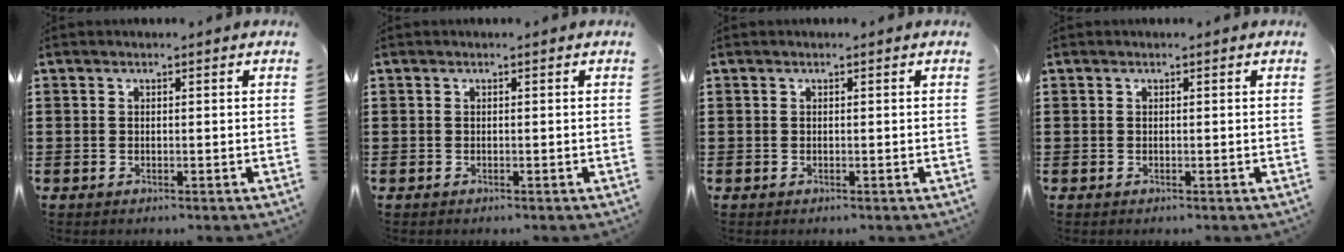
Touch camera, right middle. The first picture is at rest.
{"total": 0.0}
{"total": 0.0}
{"total": 0.0}